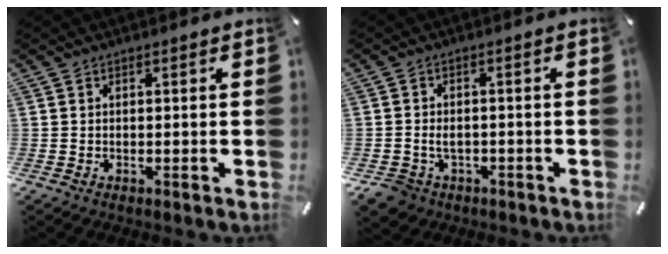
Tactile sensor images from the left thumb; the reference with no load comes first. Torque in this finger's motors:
{"motor_torque": [-0.18, 2.21, 0.11, 0.10, 0.06]}